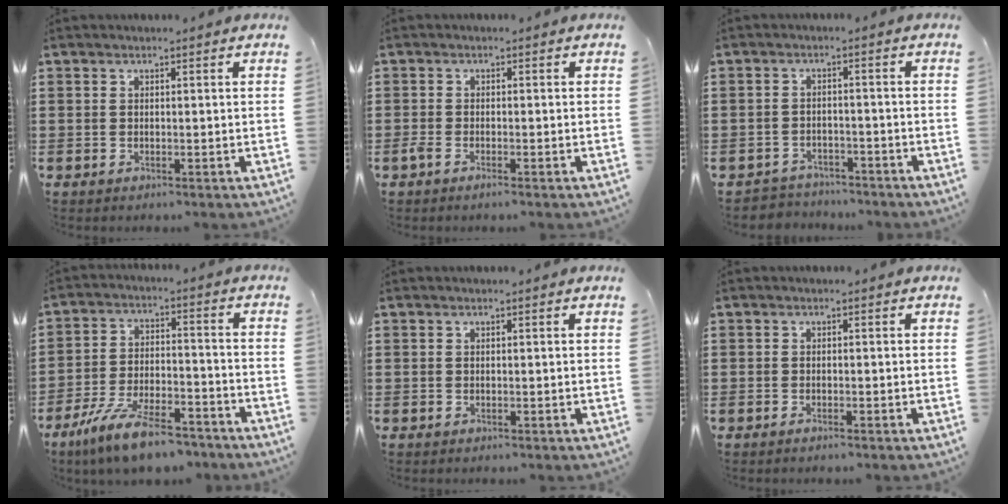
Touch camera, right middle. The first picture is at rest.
{"total": 1.4, "force": [-0.9, 0.1, 1.0], "torque": [-0.028, -0.007, -0.019]}
{"total": 2.7, "force": [-2.6, 0.6, -0.4], "torque": [-0.003, 0.000, -0.059]}
{"total": 10.2, "force": [-8.5, 1.8, 5.5], "torque": [-0.113, 0.013, -0.166]}
{"total": 0.0}
{"total": 0.6, "force": [-0.5, -0.1, 0.3], "torque": [-0.009, -0.003, -0.009]}